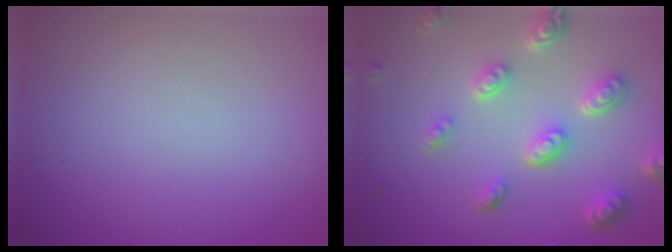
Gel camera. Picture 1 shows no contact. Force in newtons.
{"total": 5.0, "press": 3.7, "slide": 3.3}